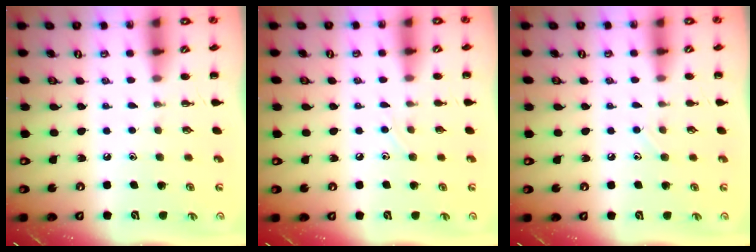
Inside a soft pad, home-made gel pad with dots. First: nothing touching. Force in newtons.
{"total": 3.1, "press": 3.0, "slide": 1.0}
{"total": 4.8, "press": 4.4, "slide": 1.9}